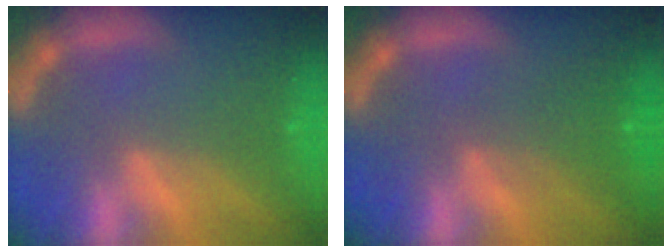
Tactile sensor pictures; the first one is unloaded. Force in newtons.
{"total": 3.0}